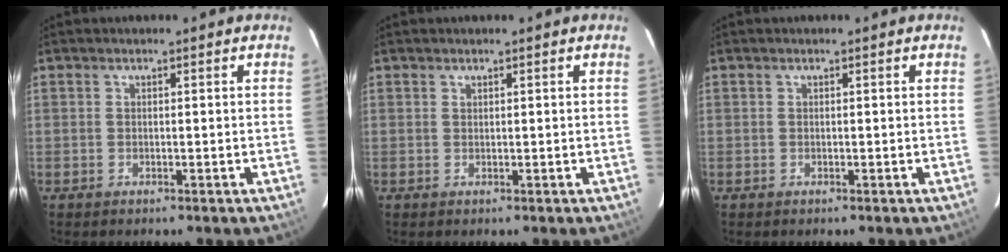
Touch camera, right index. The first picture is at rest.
{"total": 0.0}
{"total": 0.0}